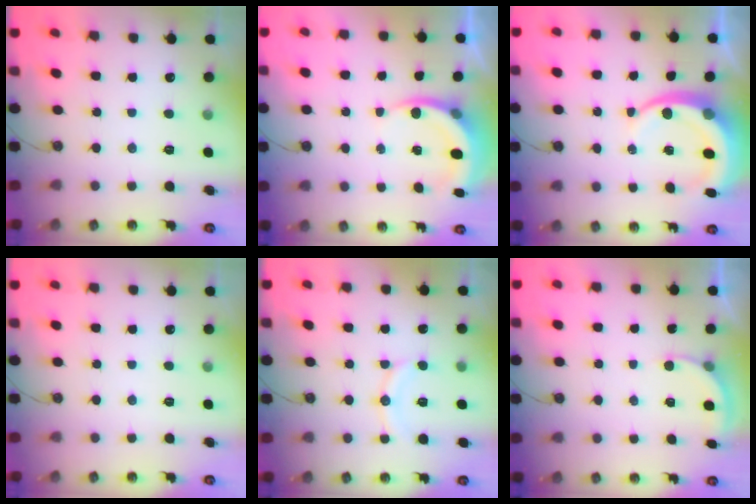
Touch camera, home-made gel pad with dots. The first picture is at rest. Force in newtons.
{"total": 5.6, "press": 5.4, "slide": 1.8}
{"total": 8.9, "press": 8.8, "slide": 1.0}
{"total": 0.0}
{"total": 9.0, "press": 8.8, "slide": 1.9}
{"total": 2.9, "press": 2.9, "slide": 0.3}